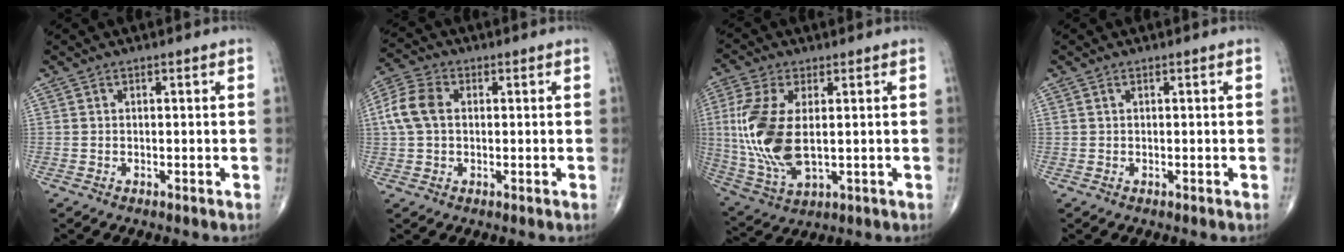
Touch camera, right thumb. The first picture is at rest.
{"total": 7.3, "force": [0.9, 5.1, 5.2], "torque": [-0.118, 0.019, 0.013]}
{"total": 15.5, "force": [0.7, 7.7, 13.4], "torque": [-0.310, -0.014, 0.024]}
{"total": 0.0}